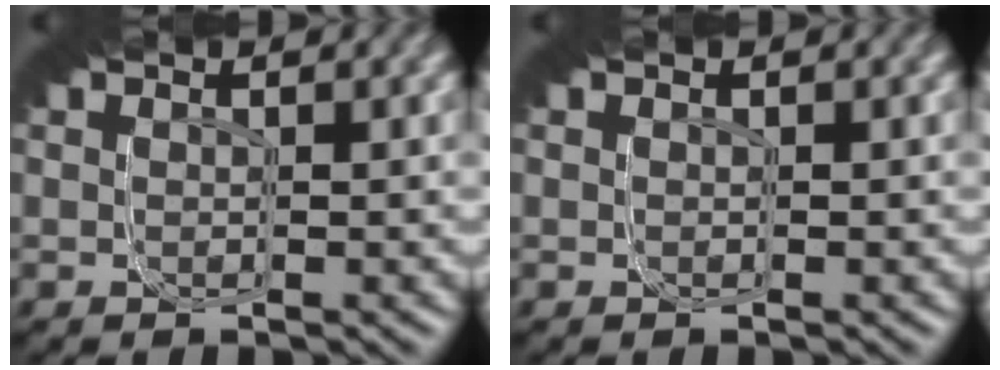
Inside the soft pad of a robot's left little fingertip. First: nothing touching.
{"total": 0.0}